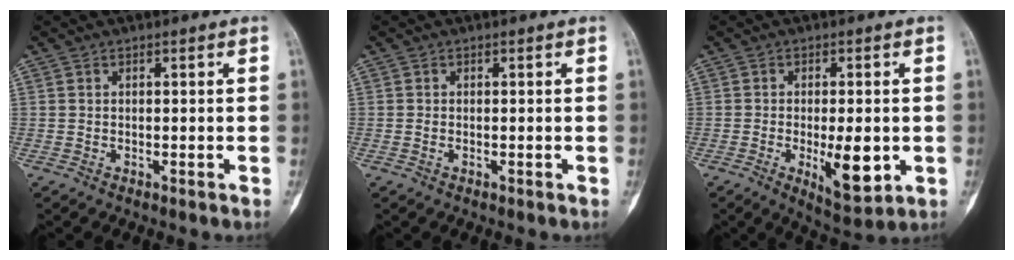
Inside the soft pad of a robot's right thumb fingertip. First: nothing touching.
{"total": 0.5, "force": [-0.1, 0.3, 0.4], "torque": [-0.013, -0.001, -0.001]}
{"total": 9.2, "force": [-1.8, 3.6, 8.2], "torque": [-0.114, -0.015, -0.018]}